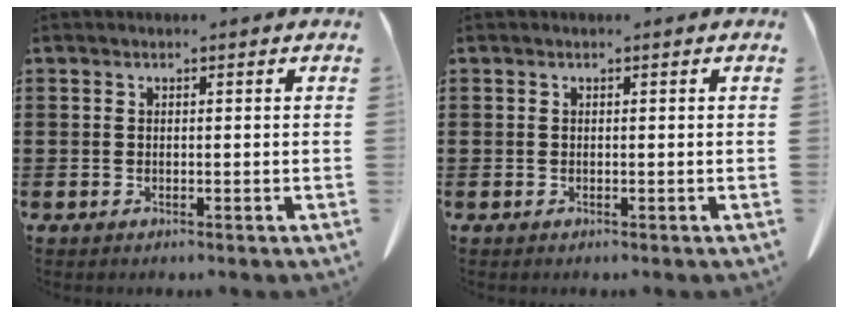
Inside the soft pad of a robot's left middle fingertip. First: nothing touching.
{"total": 0.0}